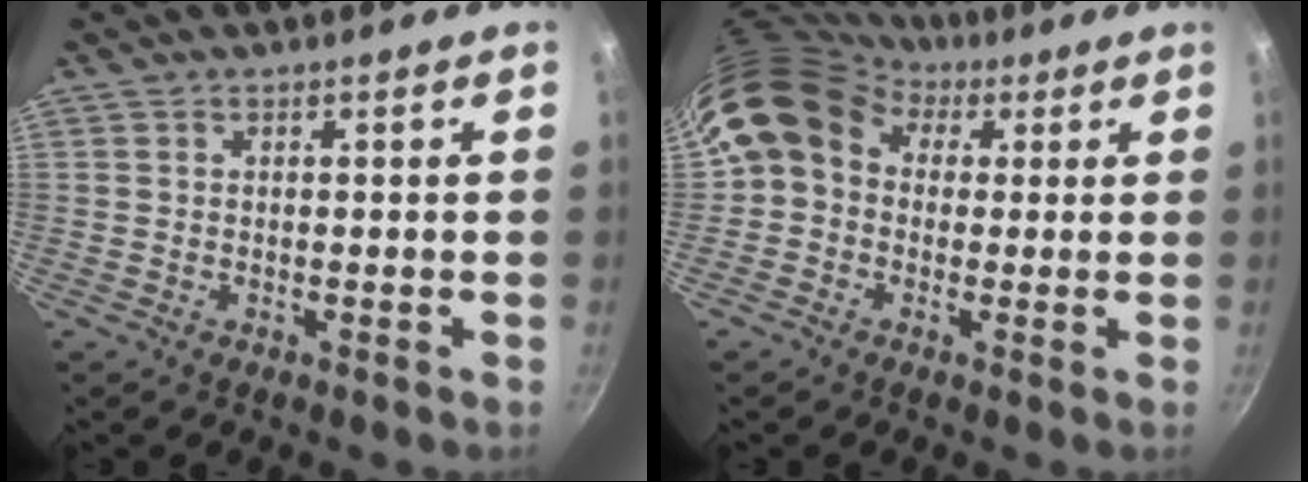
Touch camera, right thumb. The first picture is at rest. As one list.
[{"total": 11.0, "force": [3.2, 9.1, 5.2], "torque": [-0.081, 0.012, 0.035]}]